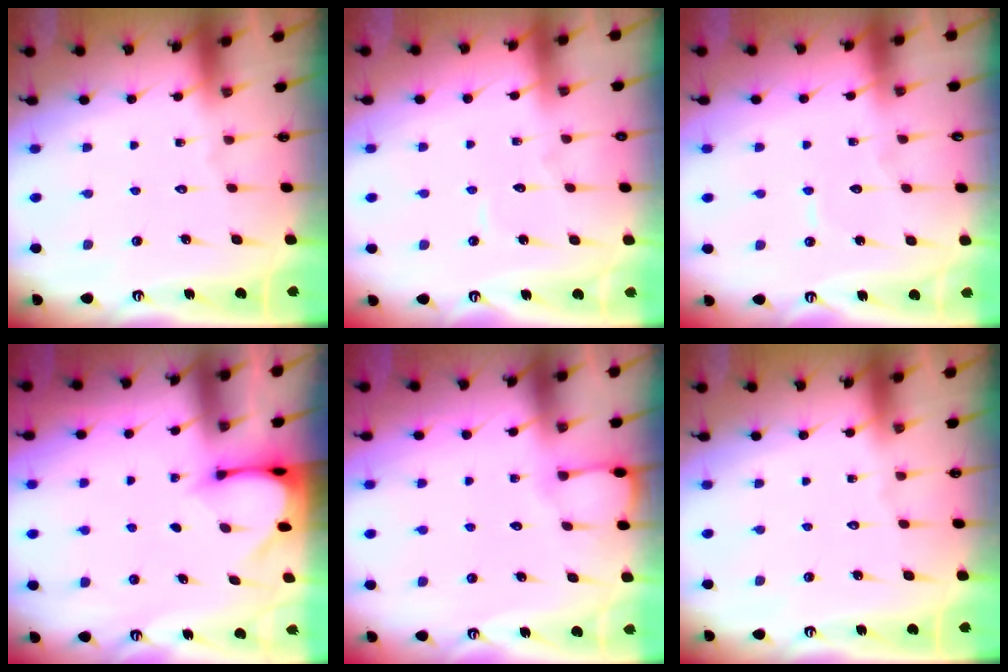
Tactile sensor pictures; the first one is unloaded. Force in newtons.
{"total": 3.5, "press": 3.5, "slide": 0.2}
{"total": 4.6, "press": 4.6, "slide": 0.2}
{"total": 3.1, "press": 3.1, "slide": 0.3}
{"total": 3.6, "press": 3.6, "slide": 0.4}
{"total": 0.0}